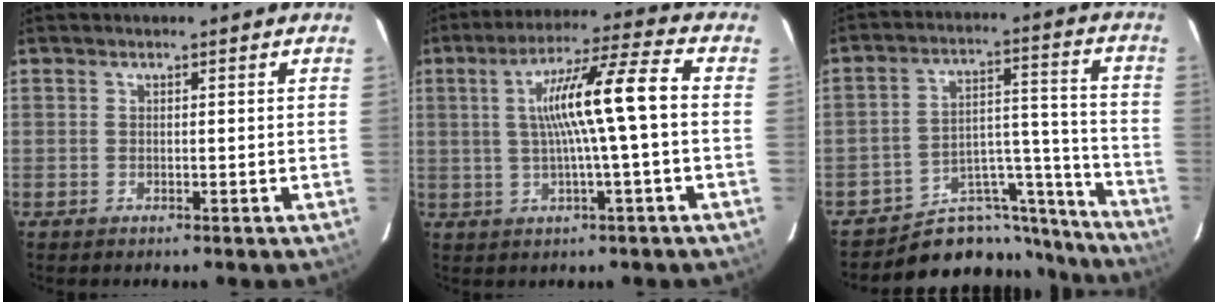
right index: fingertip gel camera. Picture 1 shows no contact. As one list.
[{"total": 11.5, "force": [0.5, -0.4, 11.5], "torque": [-0.197, 0.018, 0.008]}, {"total": 15.1, "force": [-14.1, 5.3, 1.4], "torque": [0.009, 0.076, -0.202]}]